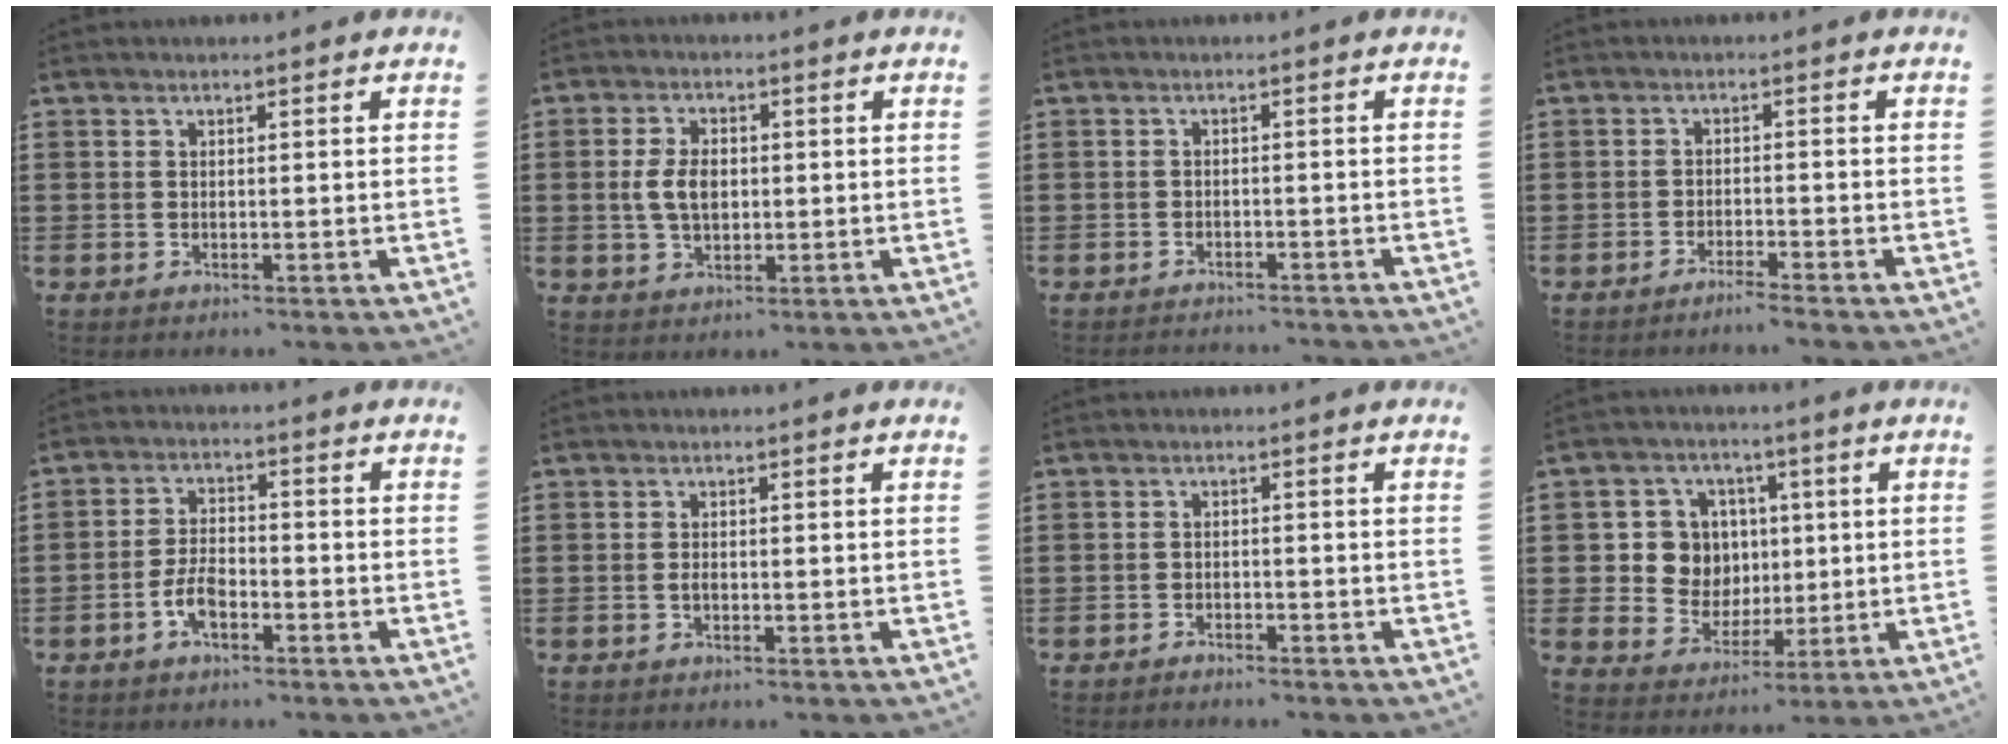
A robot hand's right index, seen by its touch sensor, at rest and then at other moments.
{"total": 5.2, "force": [0.2, 2.9, 4.3], "torque": [-0.103, 0.005, -0.002]}
{"total": 1.6, "force": [-1.6, 0.1, 0.0], "torque": [-0.005, 0.002, -0.034]}
{"total": 2.0, "force": [-1.9, -0.4, 0.5], "torque": [-0.010, 0.002, -0.038]}
{"total": 4.8, "force": [-2.4, 2.4, 3.4], "torque": [-0.086, -0.001, -0.051]}
{"total": 0.9, "force": [-0.3, 0.2, 0.9], "torque": [-0.019, -0.007, -0.003]}
{"total": 1.3, "force": [-1.3, 0.1, 0.0], "torque": [-0.004, 0.004, -0.028]}
{"total": 7.8, "force": [0.9, 7.4, 2.3], "torque": [-0.072, 0.016, 0.021]}